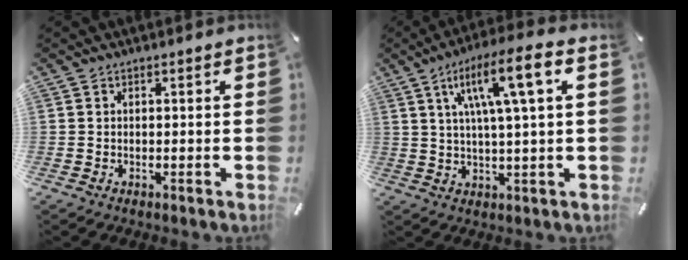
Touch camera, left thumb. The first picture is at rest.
{"total": 12.6, "force": [4.5, 2.0, 11.6], "torque": [-0.207, 0.000, 0.072]}